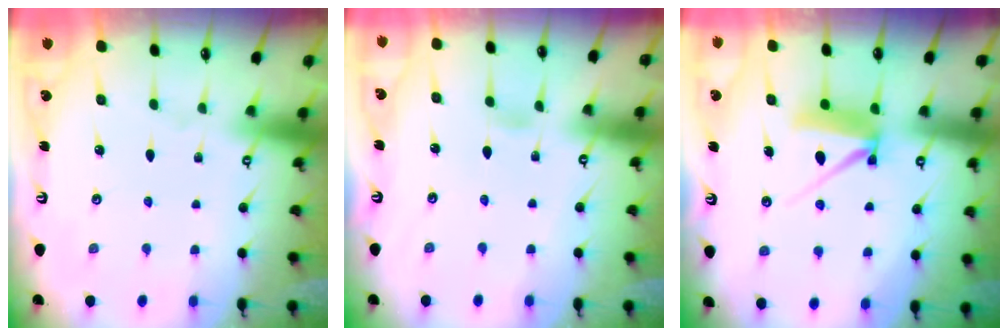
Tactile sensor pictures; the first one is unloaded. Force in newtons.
{"total": 3.1, "press": 3.1, "slide": 0.4}
{"total": 7.4, "press": 7.4, "slide": 0.4}